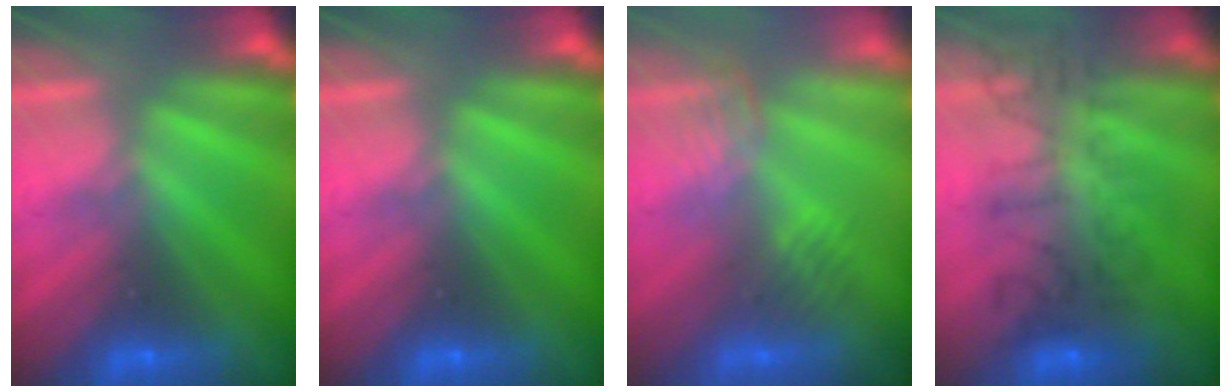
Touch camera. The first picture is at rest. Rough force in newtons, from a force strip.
{"total": 0.0}
{"total": 2.8}
{"total": 5.4}